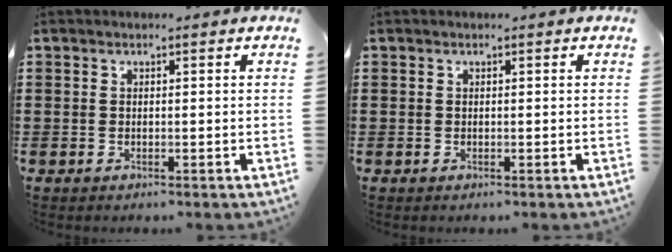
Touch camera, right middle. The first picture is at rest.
{"total": 0.0}